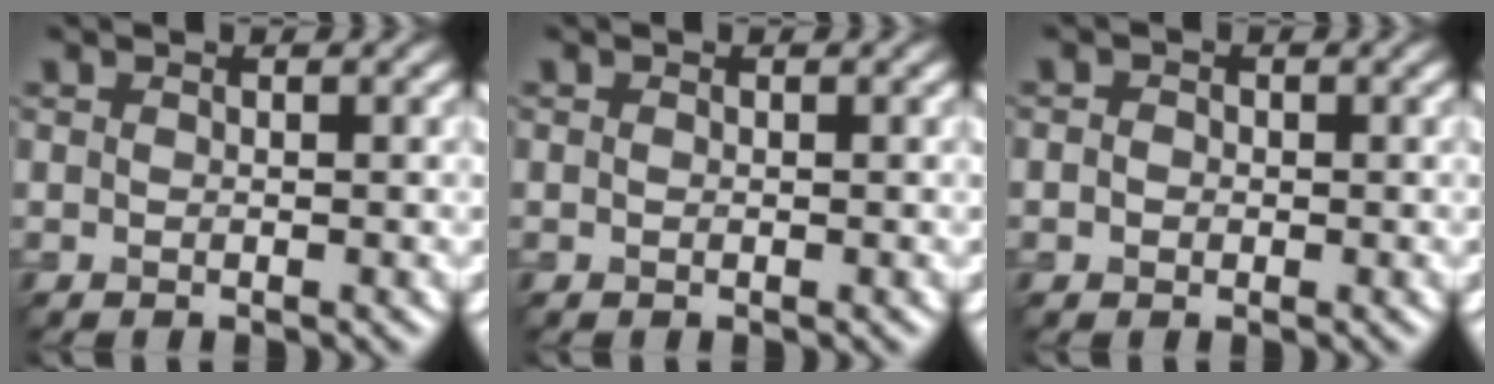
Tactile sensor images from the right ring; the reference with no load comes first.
{"total": 0.0}
{"total": 1.4, "force": [0.1, 1.2, 0.6], "torque": [-0.008, 0.003, -0.012]}